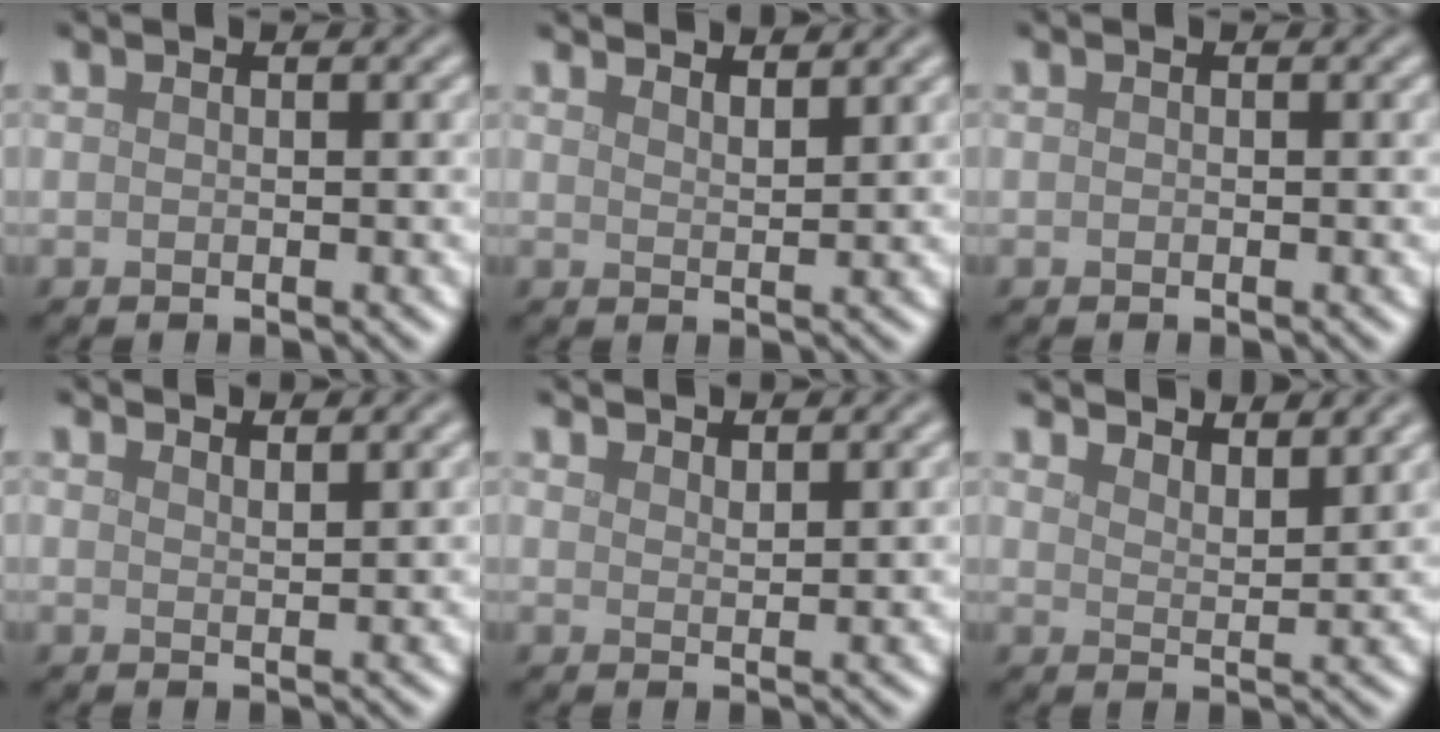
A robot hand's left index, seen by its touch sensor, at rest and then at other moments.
{"total": 3.5, "force": [3.2, 0.7, 1.2], "torque": [-0.005, 0.011, 0.036]}
{"total": 0.0}
{"total": 2.5, "force": [2.3, 0.5, 0.9], "torque": [-0.002, 0.009, 0.023]}
{"total": 2.6, "force": [2.4, 0.3, 0.8], "torque": [-0.009, 0.003, 0.040]}
{"total": 5.9, "force": [5.3, 1.2, 2.1], "torque": [-0.022, 0.007, 0.062]}